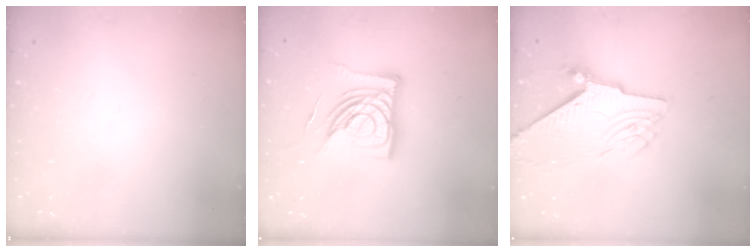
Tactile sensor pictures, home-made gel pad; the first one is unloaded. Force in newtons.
{"total": 15.6, "press": 15.5, "slide": 1.2}
{"total": 8.1, "press": 8.1, "slide": 0.6}